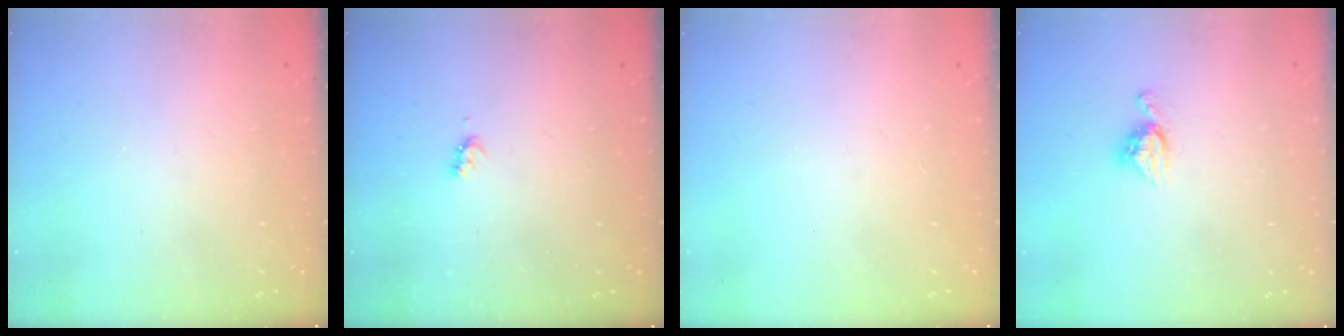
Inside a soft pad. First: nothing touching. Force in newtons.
{"total": 2.8, "press": 2.8, "slide": 0.4}
{"total": 0.0}
{"total": 6.8, "press": 6.8, "slide": 0.5}